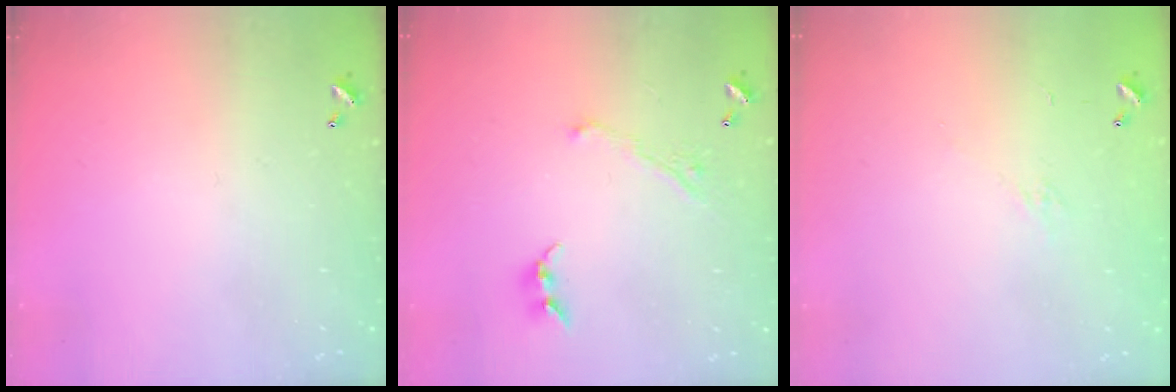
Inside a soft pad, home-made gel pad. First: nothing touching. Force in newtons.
{"total": 2.8, "press": 2.8, "slide": 0.1}
{"total": 4.6, "press": 4.5, "slide": 1.0}